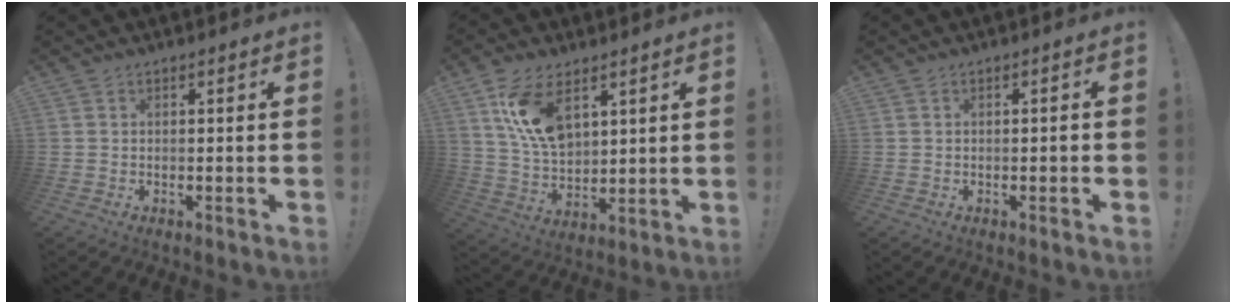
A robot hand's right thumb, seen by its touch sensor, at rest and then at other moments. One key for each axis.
{"total": 13.8, "fx": 6.6, "fy": 8.0, "fz": 9.2, "tx": -0.173, "ty": -0.022, "tz": 0.125}
{"total": 1.3, "fx": -0.6, "fy": 0.0, "fz": 1.2, "tx": -0.020, "ty": 0.002, "tz": -0.010}